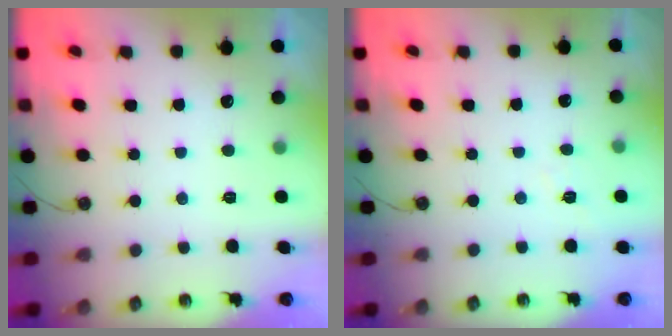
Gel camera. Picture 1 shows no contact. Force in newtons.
{"total": 3.6, "press": 3.6, "slide": 0.4}